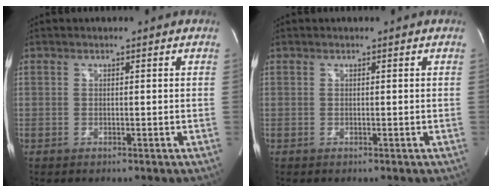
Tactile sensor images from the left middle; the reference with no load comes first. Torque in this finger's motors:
{"motor_torque": [0.02, 0.00, 0.00, -0.01]}